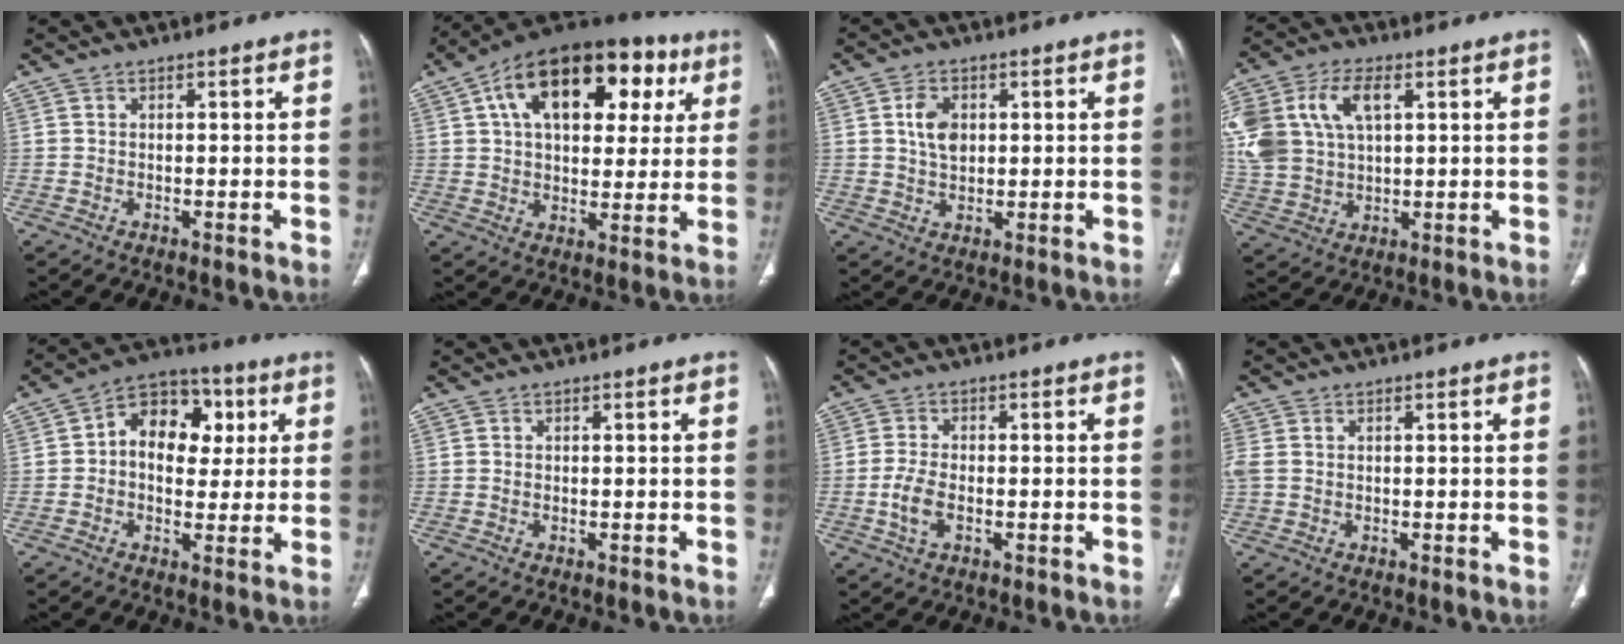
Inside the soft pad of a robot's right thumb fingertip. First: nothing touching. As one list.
[{"total": 24.2, "force": [8.8, 13.8, 17.8], "torque": [-0.236, 0.024, 0.128]}, {"total": 5.4, "force": [1.2, 3.7, 3.8], "torque": [-0.060, -0.006, 0.022]}, {"total": 19.2, "force": [5.7, 12.3, 13.6], "torque": [-0.320, 0.019, 0.111]}, {"total": 13.0, "force": [2.4, 9.3, 8.7], "torque": [-0.082, 0.014, 0.027]}, {"total": 0.0}, {"total": 4.8, "force": [-1.3, 2.6, 3.9], "torque": [-0.084, 0.007, -0.025]}, {"total": 3.1, "force": [0.3, 2.2, 2.1], "torque": [-0.076, 0.015, 0.011]}]